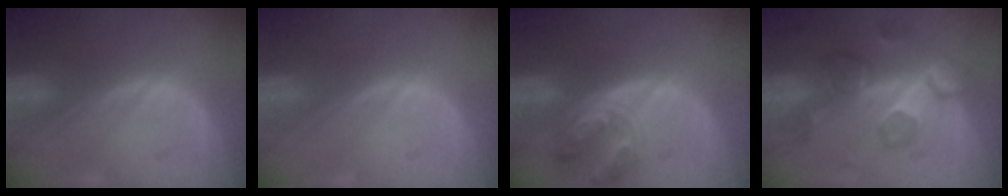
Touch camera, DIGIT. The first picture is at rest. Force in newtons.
{"total": 0.0}
{"total": 7.6, "press": 6.6, "slide": 3.6}
{"total": 8.5, "press": 7.7, "slide": 3.6}